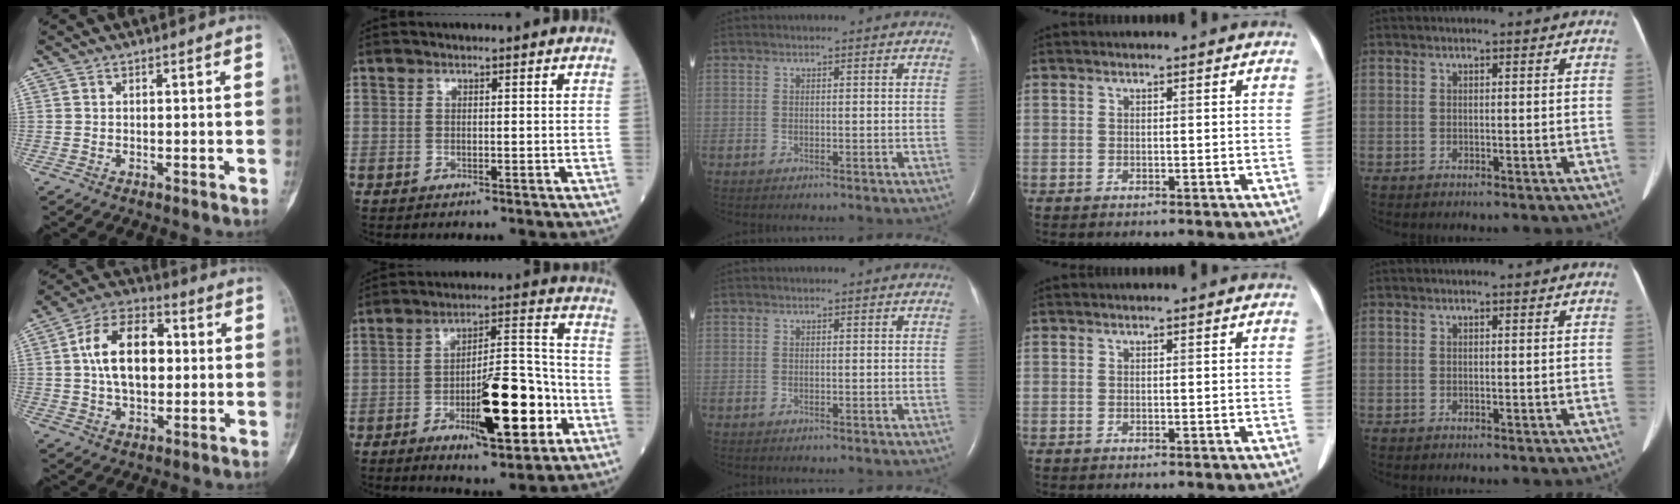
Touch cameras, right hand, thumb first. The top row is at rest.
{"thumb": {"total": 14.4, "force": [1.6, 8.7, 11.3], "torque": [-0.178, 0.019, 0.021]}, "index": {"total": 14.8, "force": [-5.2, 3.8, 13.4], "torque": [-0.206, 0.008, -0.075]}}